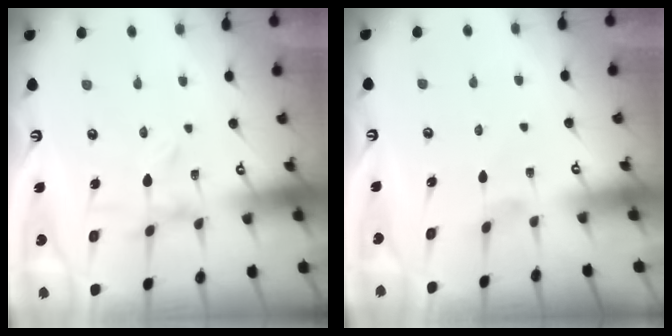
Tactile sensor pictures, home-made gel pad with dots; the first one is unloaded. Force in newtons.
{"total": 0.0}